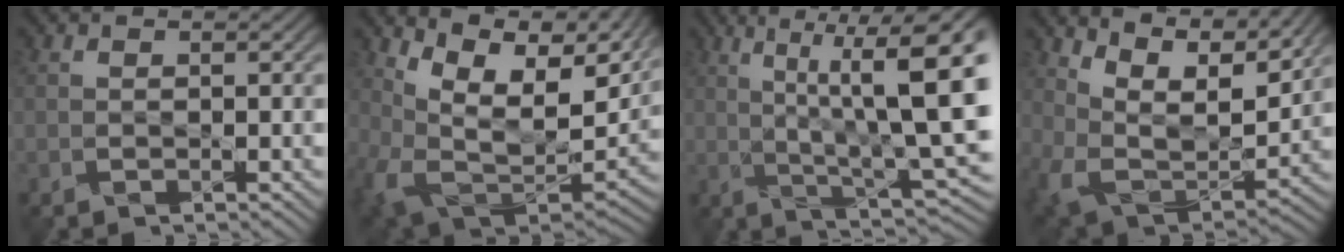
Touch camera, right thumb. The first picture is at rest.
{"total": 13.2, "force": [6.5, 7.3, 8.8], "torque": [-0.179, 0.000, 0.129]}
{"total": 15.4, "force": [3.9, 3.3, 14.6], "torque": [-0.216, 0.025, 0.080]}
{"total": 11.5, "force": [8.8, 4.2, 6.1], "torque": [-0.164, 0.008, 0.148]}